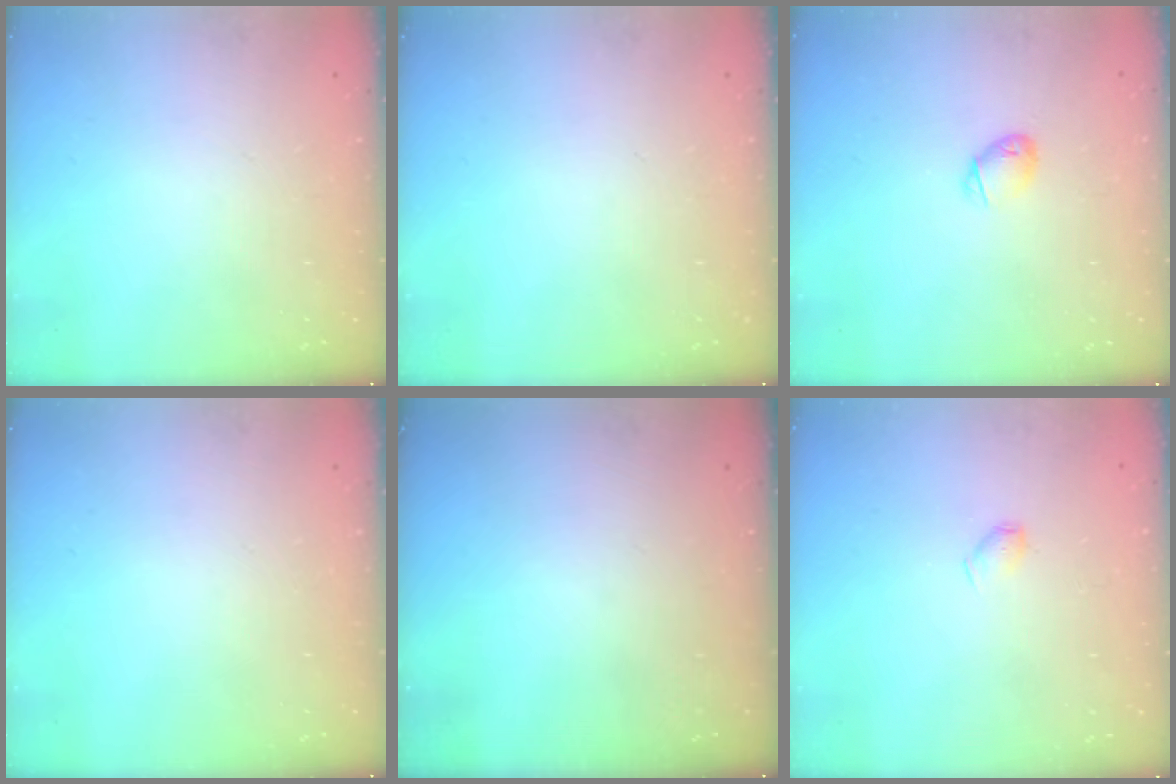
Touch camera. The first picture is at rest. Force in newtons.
{"total": 0.0}
{"total": 4.0, "press": 3.9, "slide": 0.8}
{"total": 0.0}
{"total": 0.0}
{"total": 4.0, "press": 4.0, "slide": 0.7}